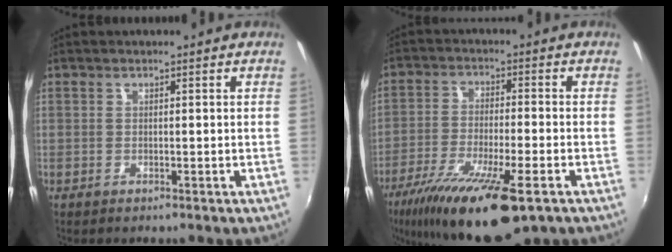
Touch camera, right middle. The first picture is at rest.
{"total": 18.4, "force": [-11.6, 4.0, 13.7], "torque": [-0.265, -0.061, -0.197]}